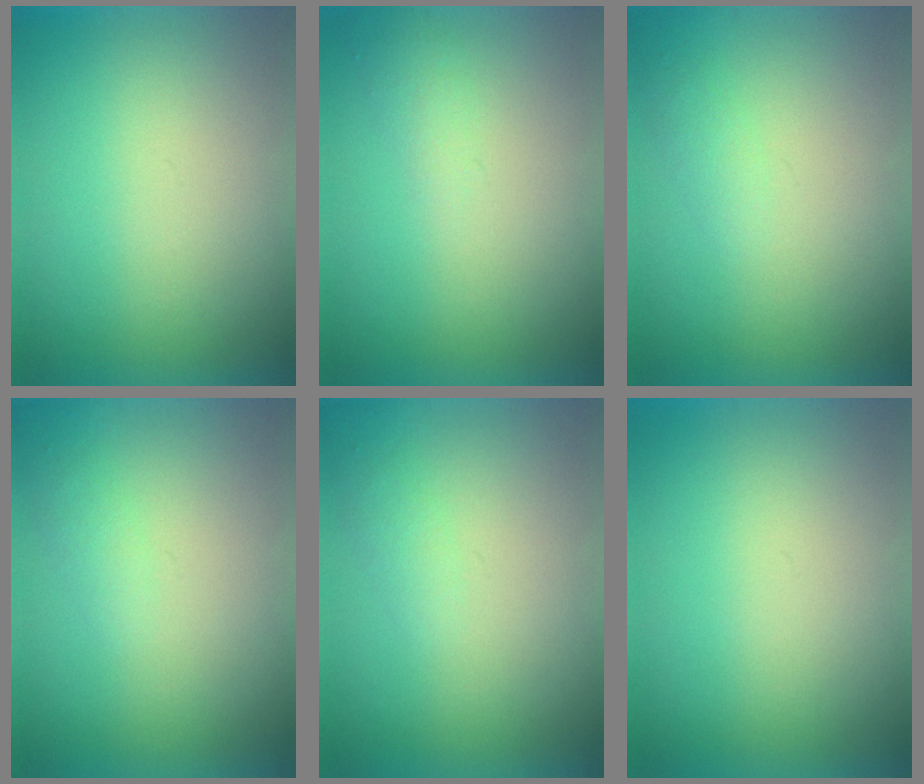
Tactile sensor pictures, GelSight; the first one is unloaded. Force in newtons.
{"total": 1.0}
{"total": 1.2}
{"total": 1.3}
{"total": 1.3}
{"total": 0.0}